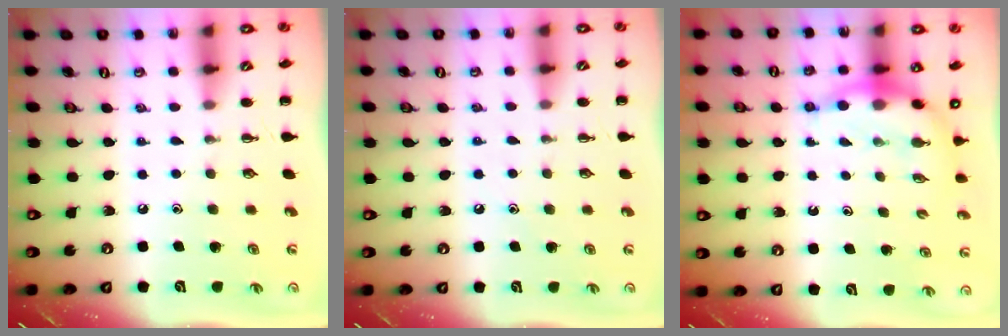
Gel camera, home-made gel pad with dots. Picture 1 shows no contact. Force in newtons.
{"total": 6.6, "press": 6.3, "slide": 2.0}
{"total": 7.7, "press": 7.6, "slide": 0.9}